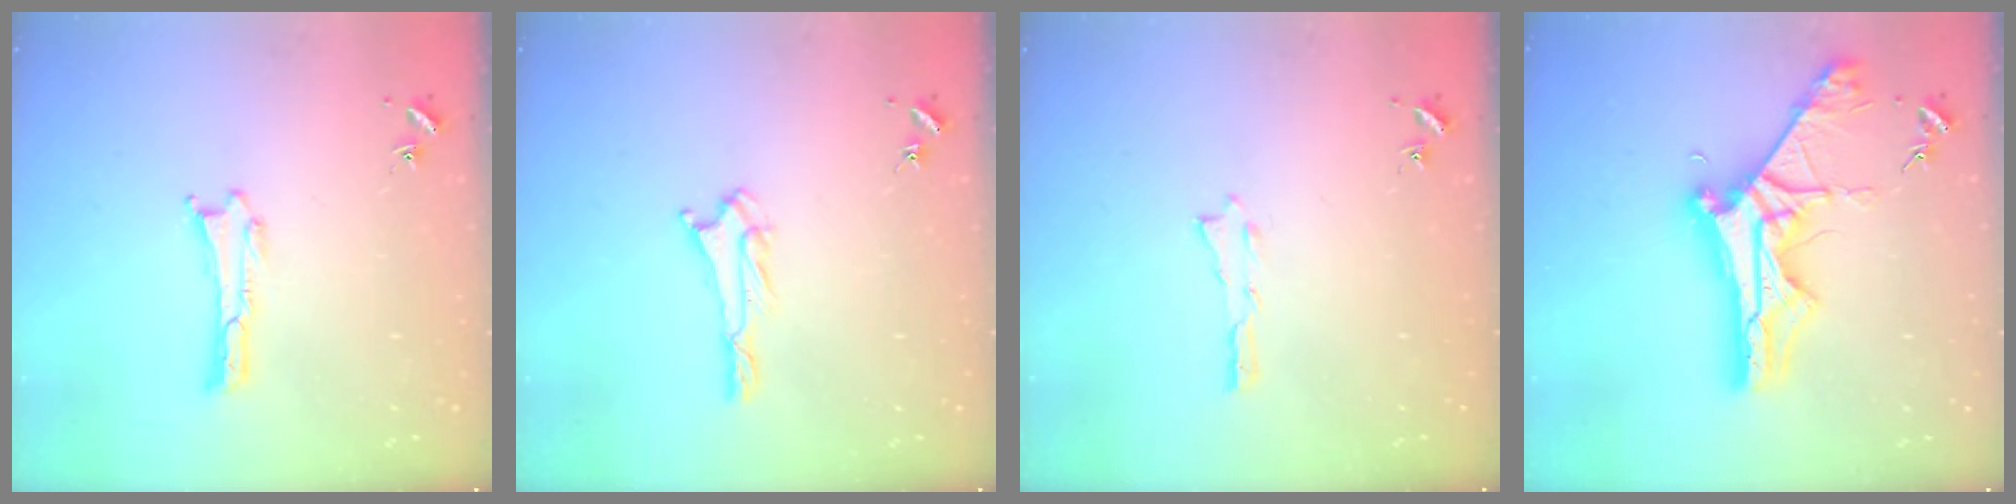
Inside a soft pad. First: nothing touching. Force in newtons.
{"total": 1.7, "press": 1.7, "slide": 0.2}
{"total": 0.0}
{"total": 9.4, "press": 9.4, "slide": 1.0}